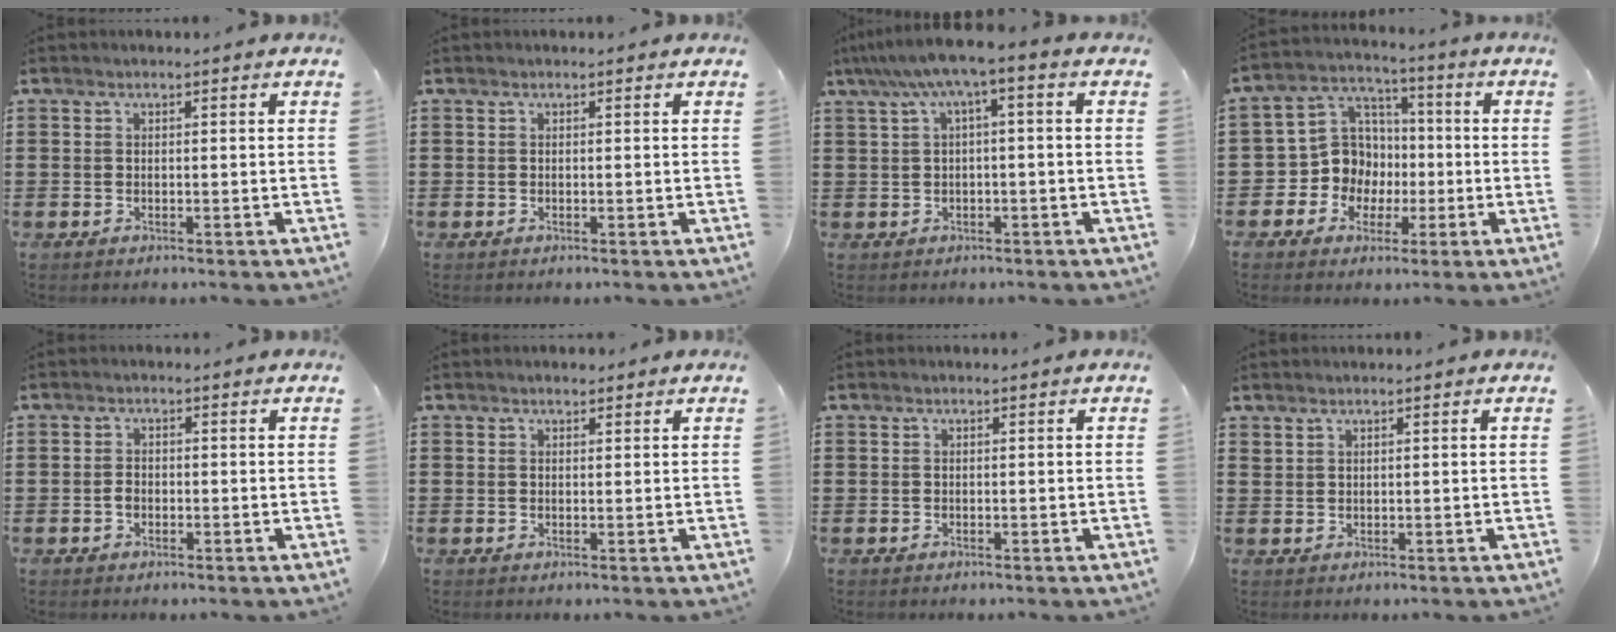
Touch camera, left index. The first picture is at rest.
{"total": 0.0}
{"total": 4.5, "force": [-0.1, 0.6, 4.5], "torque": [-0.092, -0.006, -0.009]}
{"total": 9.5, "force": [-0.6, 9.1, 2.7], "torque": [-0.104, 0.002, -0.007]}
{"total": 1.5, "force": [-0.4, 1.0, 1.0], "torque": [-0.029, 0.000, -0.010]}
{"total": 1.1, "force": [1.0, 0.4, 0.4], "torque": [-0.008, 0.003, 0.018]}
{"total": 0.0}
{"total": 1.1, "force": [1.1, 0.3, 0.2], "torque": [-0.005, 0.001, 0.022]}